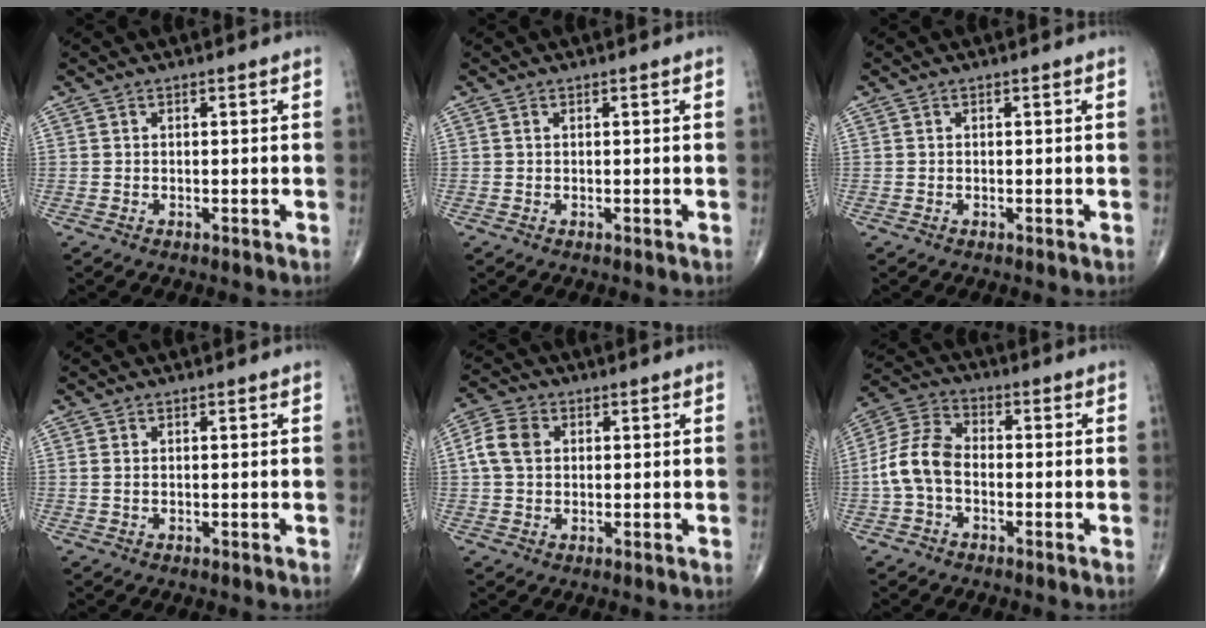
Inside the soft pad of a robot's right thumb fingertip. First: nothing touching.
{"total": 0.0}
{"total": 0.0}
{"total": 0.7, "force": [0.2, 0.3, 0.6], "torque": [-0.015, 0.006, 0.008]}
{"total": 6.1, "force": [1.1, 4.6, 3.9], "torque": [-0.079, 0.012, 0.017]}
{"total": 8.8, "force": [-1.7, 5.8, 6.4], "torque": [-0.130, 0.029, -0.045]}